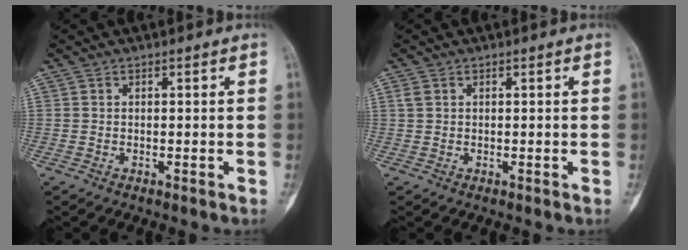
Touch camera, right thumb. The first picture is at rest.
{"total": 1.2, "force": [0.4, 0.8, 0.7], "torque": [-0.016, 0.006, 0.011]}